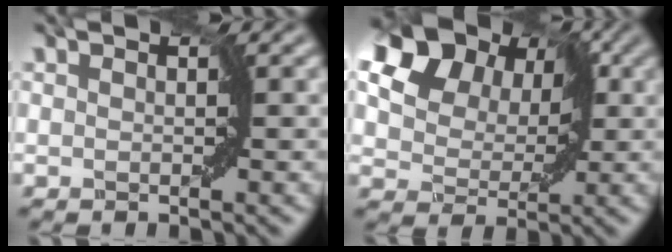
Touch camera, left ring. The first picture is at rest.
{"total": 16.5, "force": [6.8, 12.6, 8.3], "torque": [-0.164, 0.038, 0.126]}